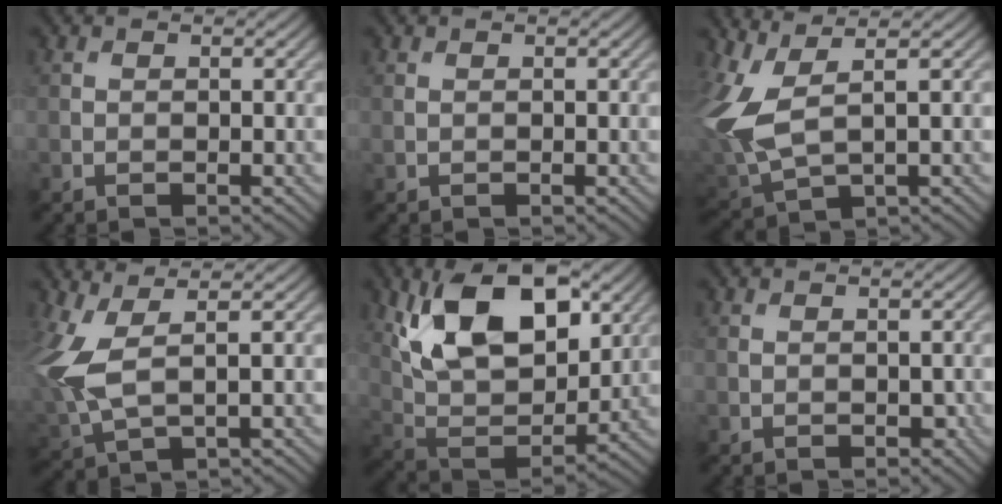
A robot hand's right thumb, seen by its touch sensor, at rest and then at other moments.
{"total": 0.0}
{"total": 8.6, "force": [2.0, 3.6, 7.5], "torque": [-0.198, -0.003, 0.043]}
{"total": 7.7, "force": [1.6, 3.1, 6.8], "torque": [-0.180, 0.003, 0.032]}
{"total": 15.3, "force": [6.8, 8.0, 11.1], "torque": [-0.209, -0.006, 0.116]}
{"total": 0.8, "force": [-0.2, 0.6, 0.5], "torque": [-0.006, -0.007, -0.003]}